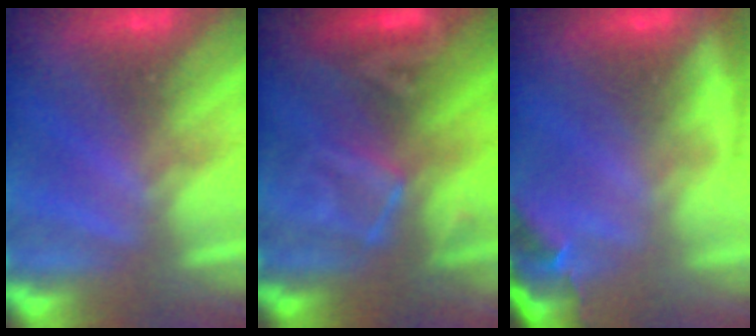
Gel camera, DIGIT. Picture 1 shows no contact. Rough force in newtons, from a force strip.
{"total": 2.8}
{"total": 5.8}